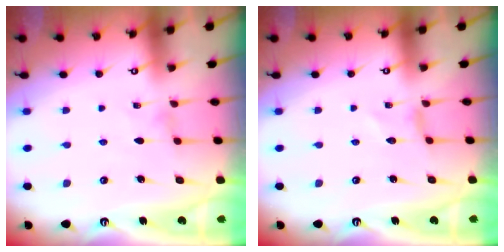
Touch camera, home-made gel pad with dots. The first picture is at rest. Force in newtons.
{"total": 0.0}